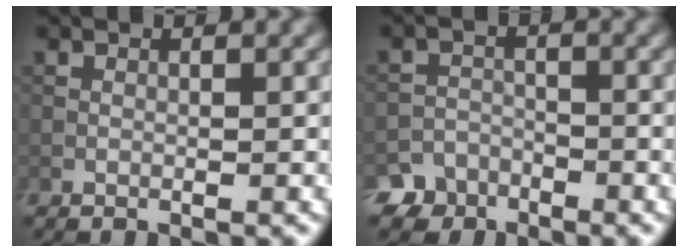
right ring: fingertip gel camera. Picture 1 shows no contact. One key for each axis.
{"total": 4.8, "fx": -3.9, "fy": 2.7, "fz": 0.2, "tx": 0.013, "ty": 0.000, "tz": -0.058}